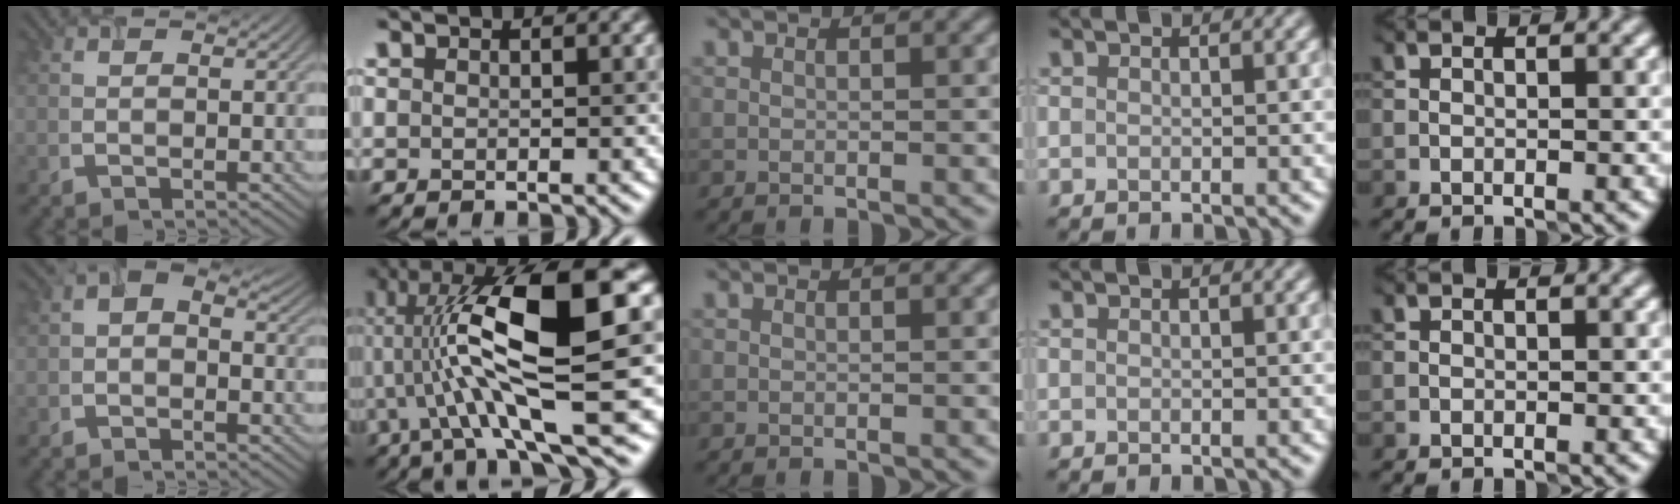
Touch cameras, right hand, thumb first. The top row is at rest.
{"thumb": {"total": 3.6, "force": [0.5, 2.5, 2.6], "torque": [-0.044, 0.008, -0.004]}, "index": {"total": 14.9, "force": [1.1, 3.2, 14.5], "torque": [-0.249, 0.011, 0.024]}}